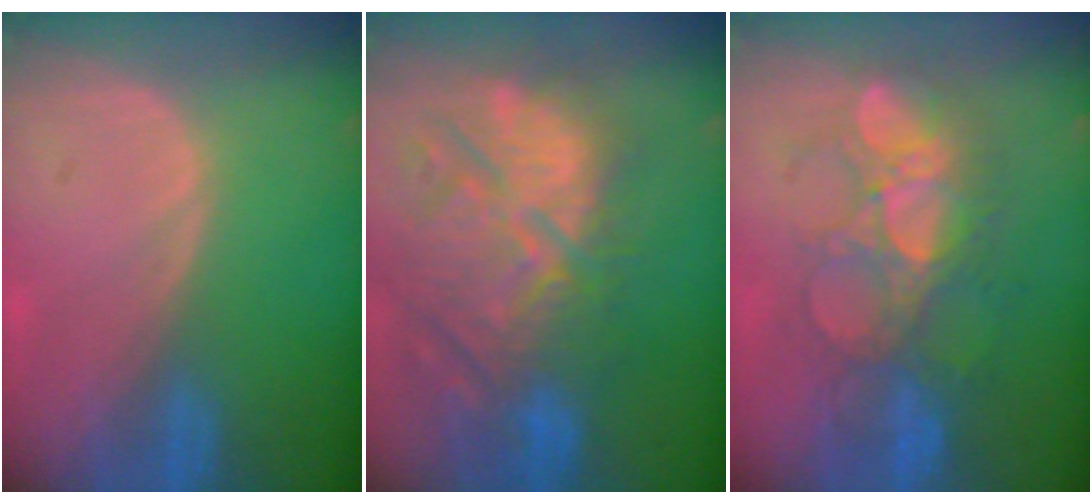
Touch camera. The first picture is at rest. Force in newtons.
{"total": 13.4, "press": 12.4, "slide": 5.0}
{"total": 9.1, "press": 8.9, "slide": 1.9}